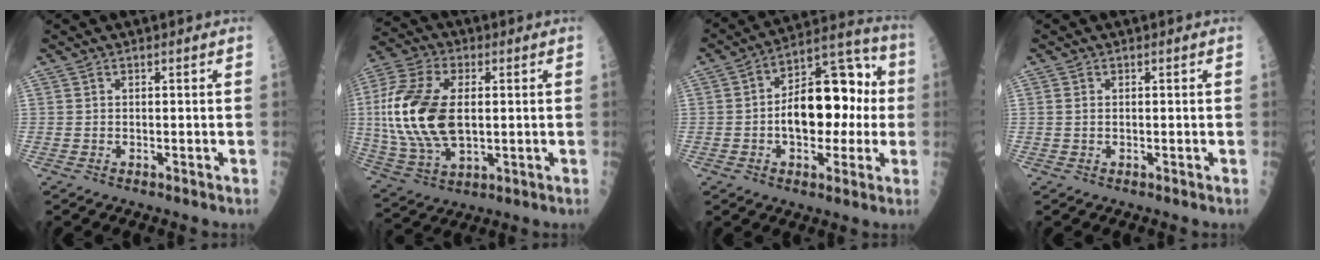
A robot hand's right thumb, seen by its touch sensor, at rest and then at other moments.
{"total": 20.1, "force": [1.3, 11.0, 16.7], "torque": [-0.361, -0.005, 0.025]}
{"total": 17.7, "force": [-0.4, 10.2, 14.4], "torque": [-0.177, 0.042, -0.009]}
{"total": 0.7, "force": [0.1, 0.5, 0.5], "torque": [-0.012, 0.001, 0.001]}